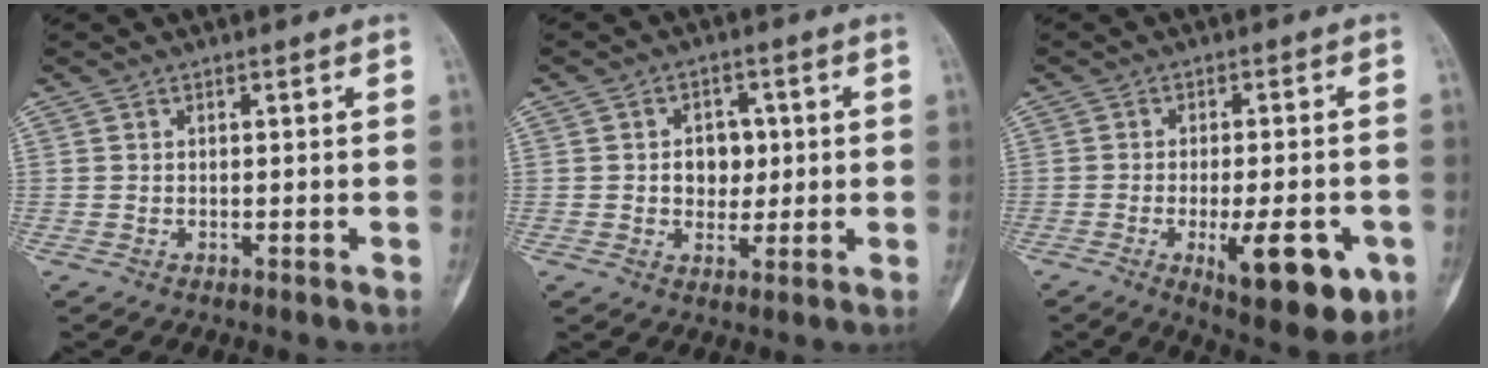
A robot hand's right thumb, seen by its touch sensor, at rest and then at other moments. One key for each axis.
{"total": 5.8, "fx": 0.5, "fy": 4.6, "fz": 3.5, "tx": -0.015, "ty": 0.004, "tz": 0.007}
{"total": 14.3, "fx": -5.2, "fy": 5.0, "fz": 12.4, "tx": -0.154, "ty": -0.001, "tz": -0.062}